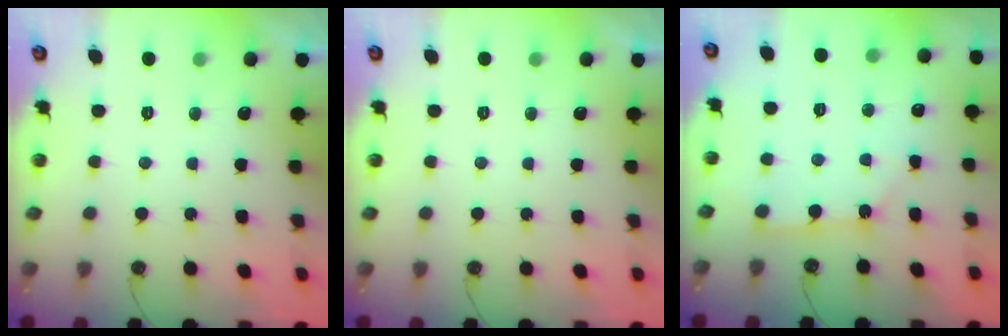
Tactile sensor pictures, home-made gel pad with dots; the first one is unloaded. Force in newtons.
{"total": 0.0}
{"total": 2.4, "press": 2.4, "slide": 0.3}